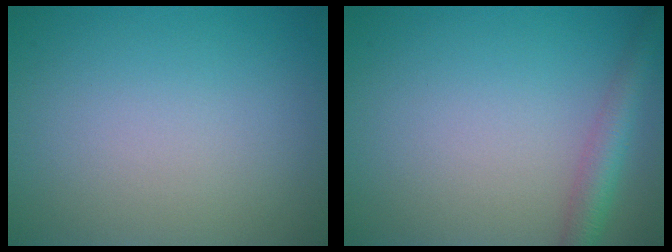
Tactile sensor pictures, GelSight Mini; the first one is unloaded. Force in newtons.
{"total": 3.0, "press": 3.0, "slide": 0.1}